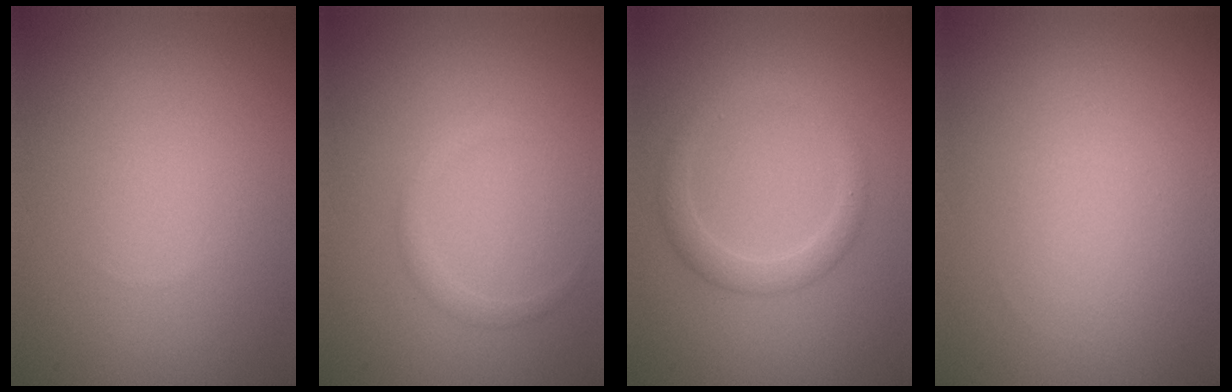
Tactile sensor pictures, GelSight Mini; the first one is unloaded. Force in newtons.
{"total": 1.0, "press": 1.0, "slide": 0.1}
{"total": 2.1, "press": 2.1, "slide": 0.1}
{"total": 0.0}